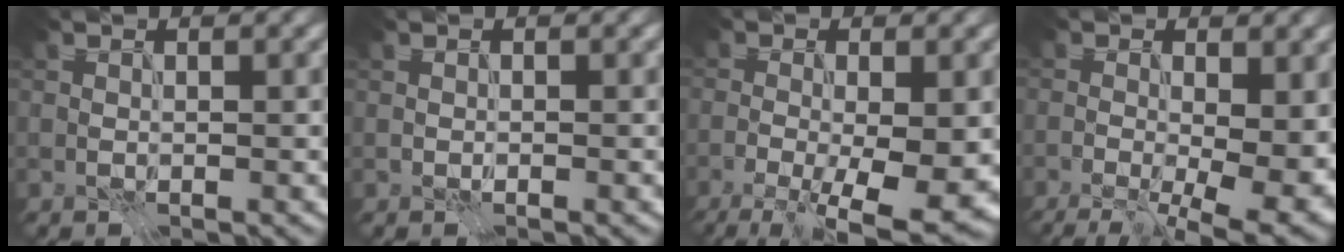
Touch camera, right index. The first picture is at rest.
{"total": 0.0}
{"total": 7.7, "force": [-2.2, 2.1, 7.0], "torque": [-0.098, -0.015, -0.031]}
{"total": 9.8, "force": [-0.7, 4.0, 8.9], "torque": [-0.095, -0.010, 0.004]}